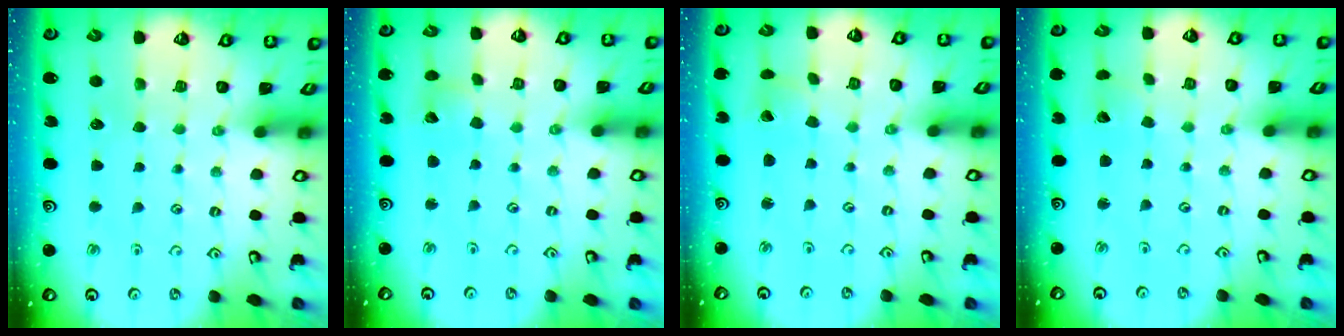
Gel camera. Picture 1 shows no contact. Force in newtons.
{"total": 3.0, "press": 3.0, "slide": 0.2}
{"total": 1.8, "press": 1.8, "slide": 0.1}
{"total": 1.2, "press": 1.2, "slide": 0.0}